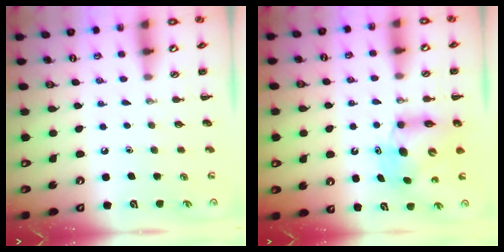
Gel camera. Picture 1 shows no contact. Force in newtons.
{"total": 7.2, "press": 7.2, "slide": 0.9}